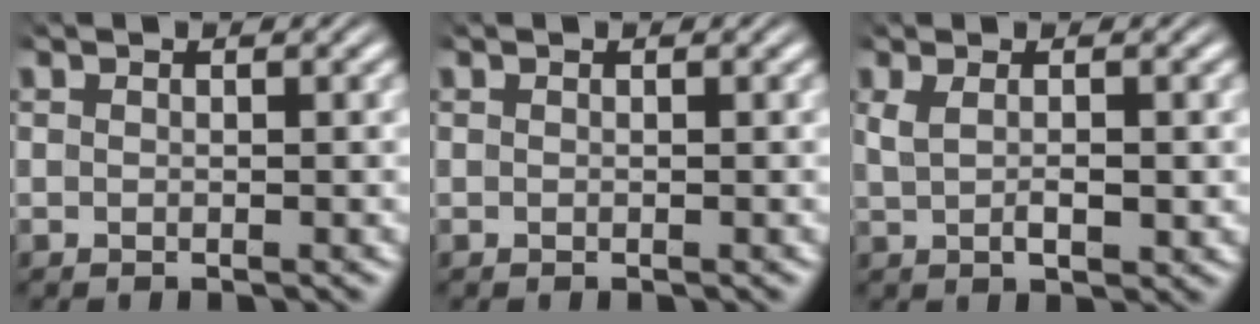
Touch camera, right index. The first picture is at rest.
{"total": 0.0}
{"total": 2.4, "force": [0.3, 0.8, 2.3], "torque": [-0.044, -0.006, 0.014]}